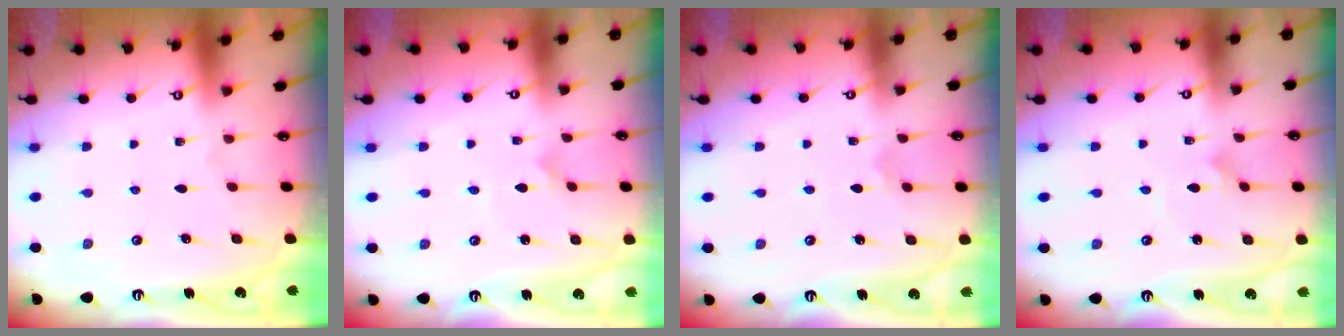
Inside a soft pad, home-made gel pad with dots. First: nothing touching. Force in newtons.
{"total": 1.6, "press": 1.6, "slide": 0.1}
{"total": 2.0, "press": 2.0, "slide": 0.2}
{"total": 0.9, "press": 0.9, "slide": 0.1}